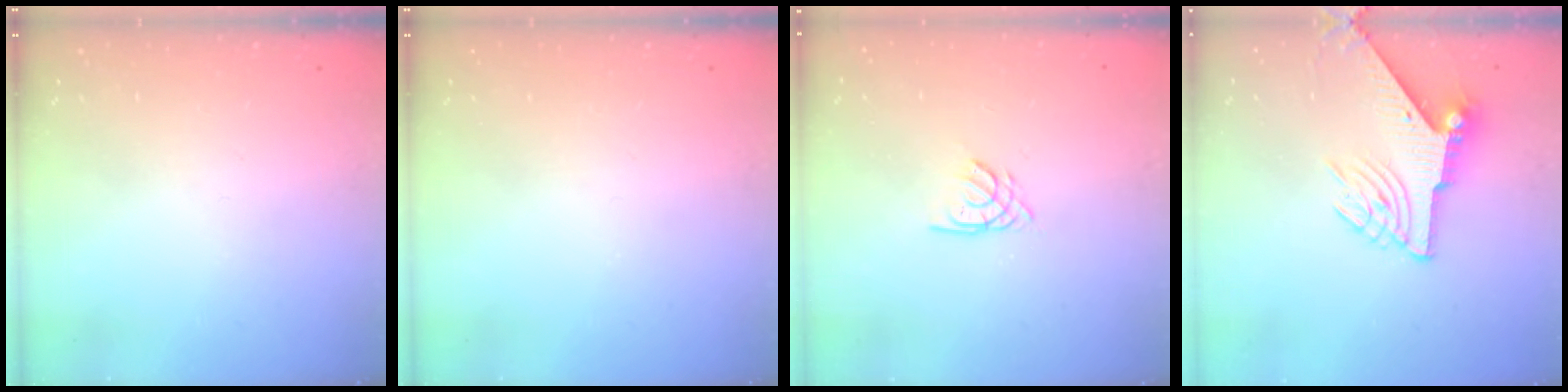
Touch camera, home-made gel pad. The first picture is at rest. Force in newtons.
{"total": 0.0}
{"total": 1.8, "press": 1.8, "slide": 0.3}
{"total": 7.4, "press": 7.3, "slide": 0.9}